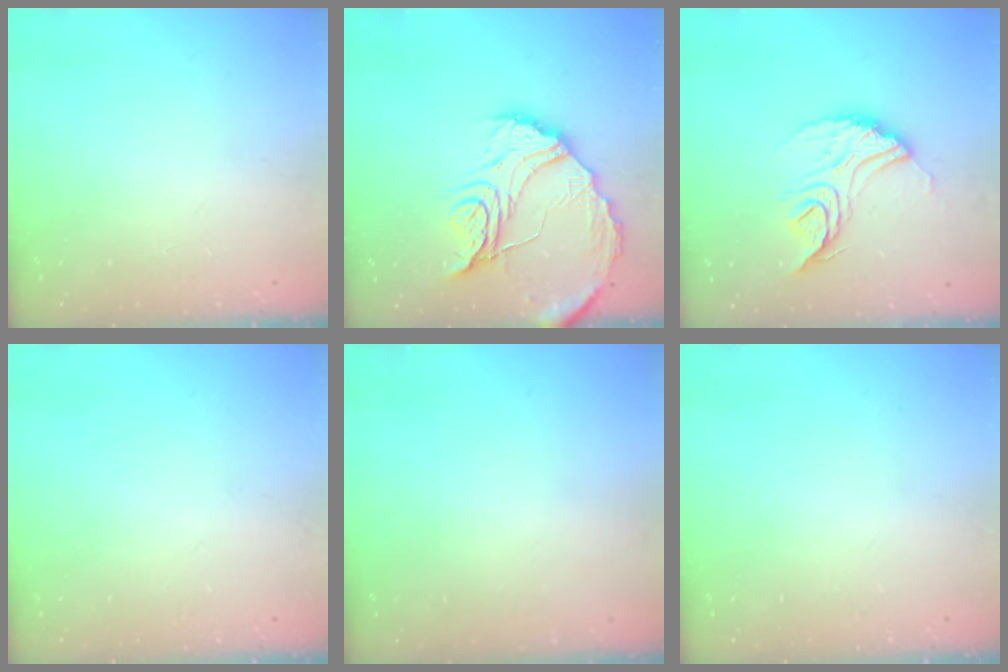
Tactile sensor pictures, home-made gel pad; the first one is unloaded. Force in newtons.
{"total": 16.7, "press": 16.7, "slide": 1.3}
{"total": 14.3, "press": 14.2, "slide": 1.1}
{"total": 0.0}
{"total": 3.2, "press": 3.2, "slide": 0.1}
{"total": 0.0}